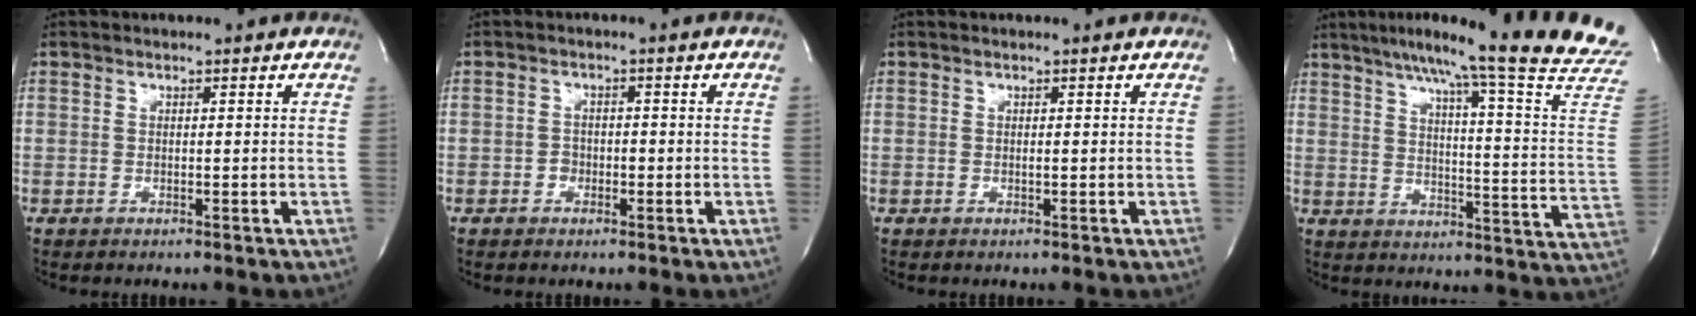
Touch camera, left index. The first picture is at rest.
{"total": 1.5, "force": [-0.7, 1.2, 0.6], "torque": [-0.004, 0.007, -0.011]}
{"total": 0.0}
{"total": 24.3, "force": [20.9, -2.5, 12.1], "torque": [-0.186, -0.085, 0.262]}